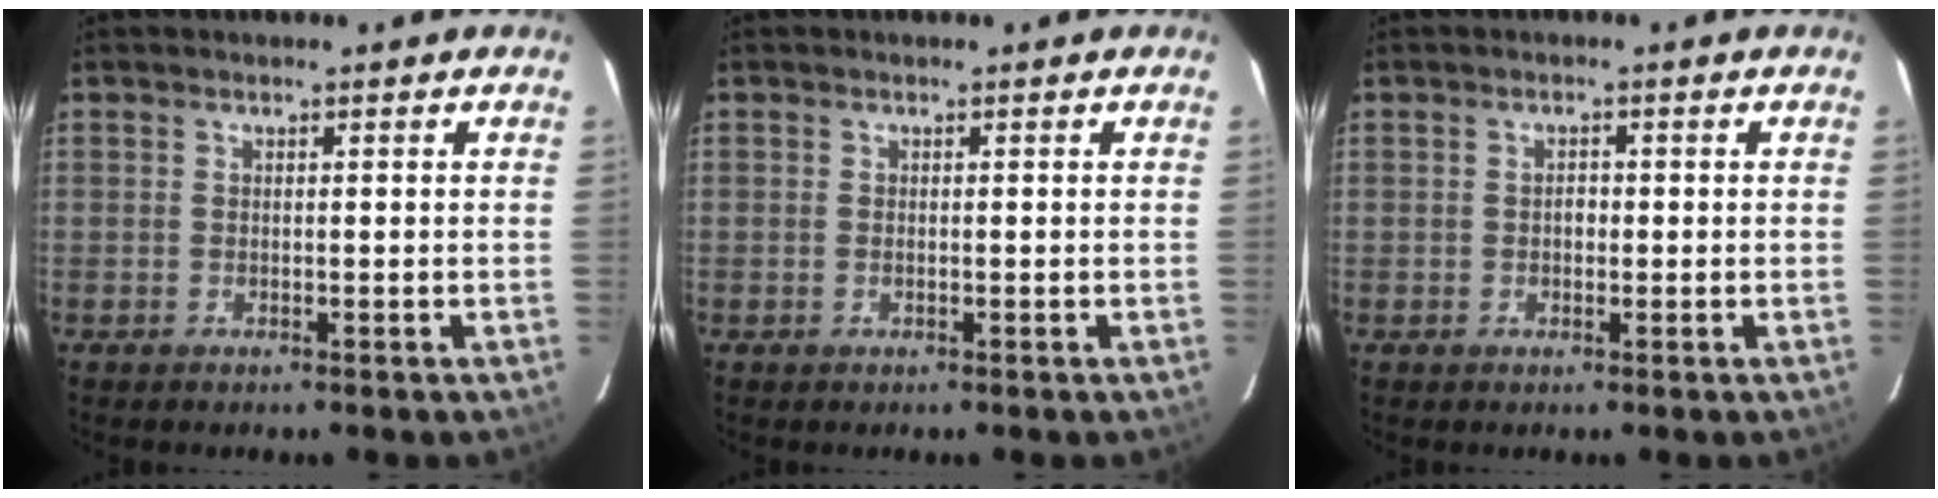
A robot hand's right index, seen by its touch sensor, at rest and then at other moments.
{"total": 0.0}
{"total": 0.9, "force": [0.0, 0.8, 0.4], "torque": [-0.005, 0.004, 0.000]}